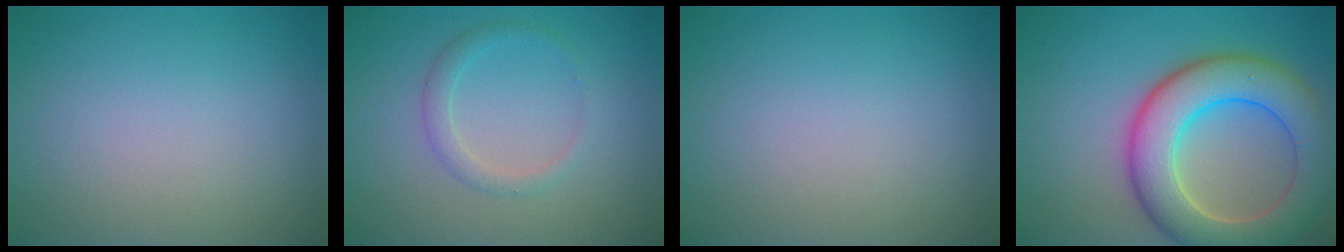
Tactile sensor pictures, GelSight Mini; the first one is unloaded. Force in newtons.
{"total": 1.7, "press": 1.7, "slide": 0.0}
{"total": 0.0}
{"total": 9.3, "press": 9.3, "slide": 0.6}